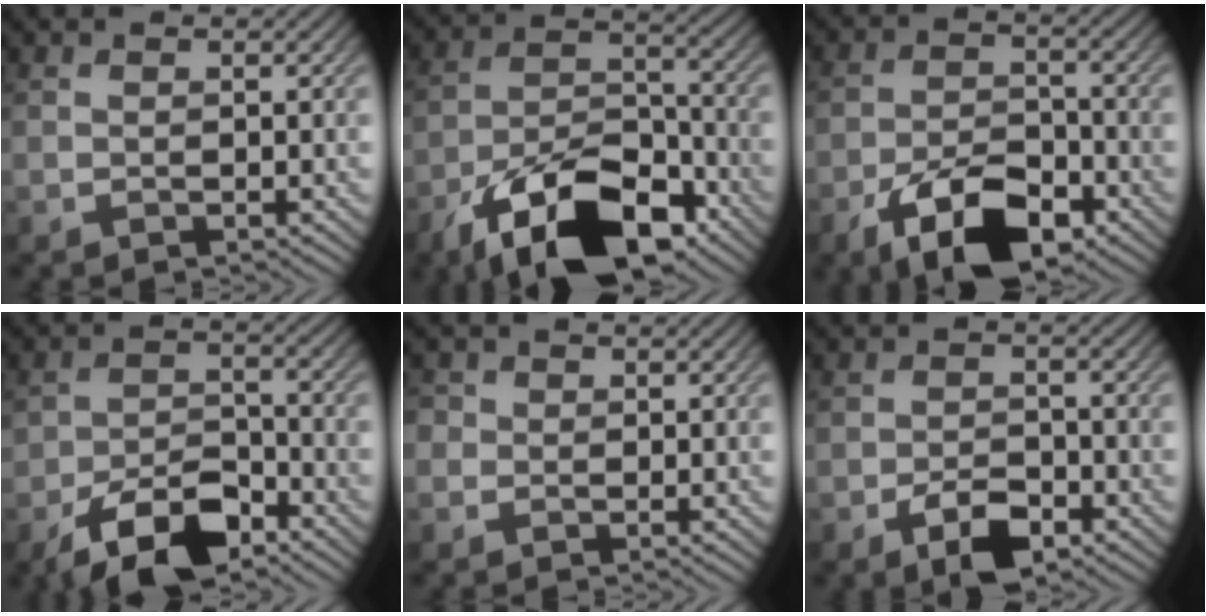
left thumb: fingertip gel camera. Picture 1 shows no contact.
{"total": 15.4, "force": [-9.8, 6.9, 9.5], "torque": [-0.184, -0.016, -0.183]}
{"total": 10.3, "force": [-6.2, 4.6, 6.8], "torque": [-0.124, -0.006, -0.117]}
{"total": 8.5, "force": [-5.6, 3.9, 5.0], "torque": [-0.085, 0.000, -0.110]}
{"total": 2.1, "force": [0.0, 2.1, 0.5], "torque": [-0.011, 0.006, -0.016]}
{"total": 5.0, "force": [-3.1, 2.2, 3.3], "torque": [-0.059, -0.001, -0.058]}